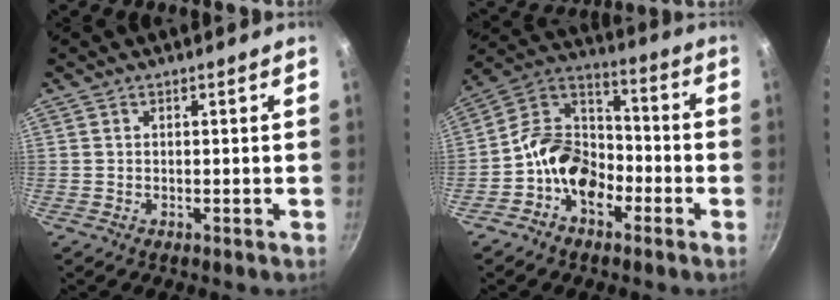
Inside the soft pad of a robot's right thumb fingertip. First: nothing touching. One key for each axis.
{"total": 13.4, "fx": -5.0, "fy": 9.9, "fz": 7.6, "tx": -0.086, "ty": 0.057, "tz": -0.110}